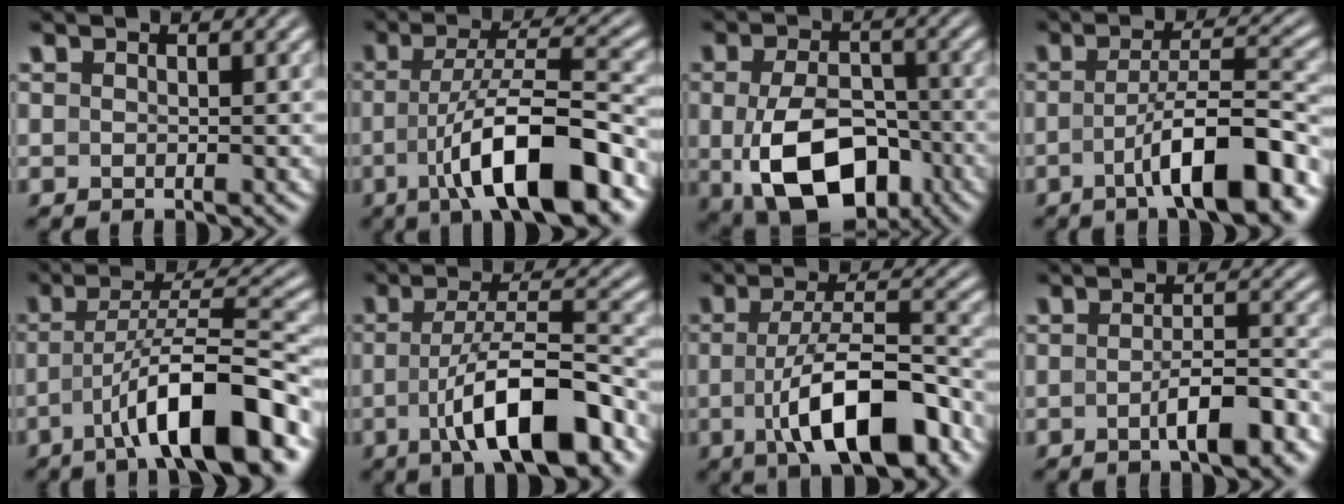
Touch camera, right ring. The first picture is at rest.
{"total": 8.9, "force": [-3.5, 1.9, 7.9], "torque": [-0.125, -0.011, -0.047]}
{"total": 9.1, "force": [-3.9, 5.3, 6.3], "torque": [-0.109, -0.034, -0.044]}
{"total": 6.7, "force": [-3.3, 0.6, 5.8], "torque": [-0.082, -0.001, -0.050]}
{"total": 8.3, "force": [-3.6, 1.2, 7.3], "torque": [-0.114, -0.004, -0.050]}
{"total": 7.8, "force": [-3.3, 1.7, 6.9], "torque": [-0.104, -0.008, -0.047]}
{"total": 8.4, "force": [-3.2, 2.5, 7.3], "torque": [-0.110, -0.011, -0.044]}
{"total": 3.8, "force": [-2.4, 0.4, 2.9], "torque": [-0.035, 0.002, -0.044]}